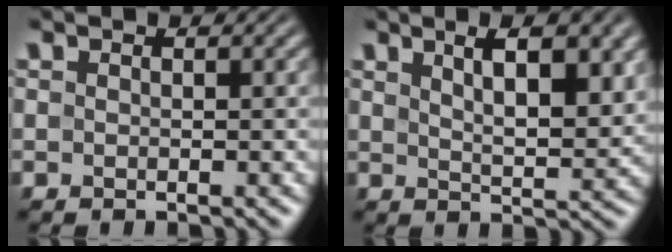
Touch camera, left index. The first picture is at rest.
{"total": 6.3, "force": [2.9, 2.2, 5.1], "torque": [-0.064, 0.005, 0.042]}